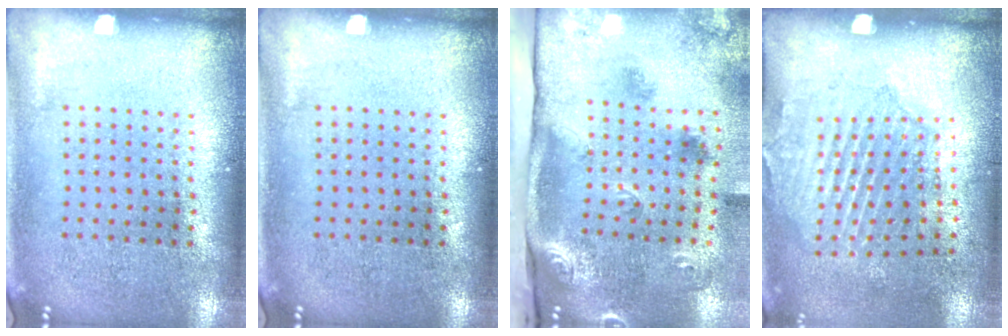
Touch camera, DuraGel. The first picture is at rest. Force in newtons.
{"total": 0.0}
{"total": 3.4, "press": 2.1, "slide": 2.6}
{"total": 1.8, "press": 1.3, "slide": 1.2}